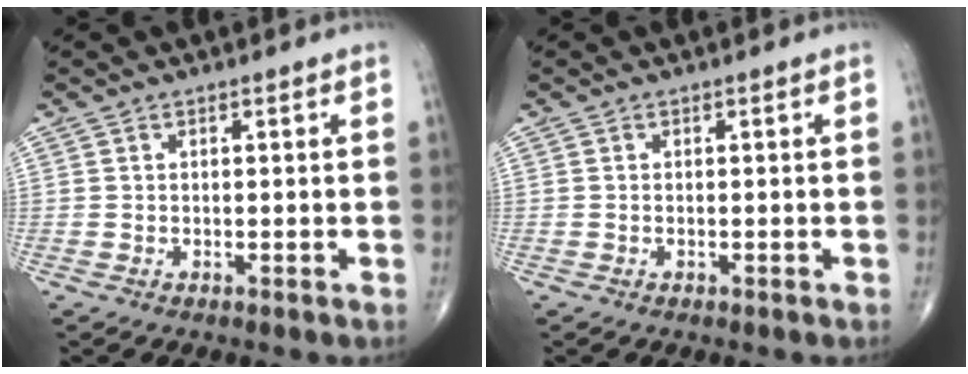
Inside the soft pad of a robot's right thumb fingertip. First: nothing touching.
{"total": 0.0}